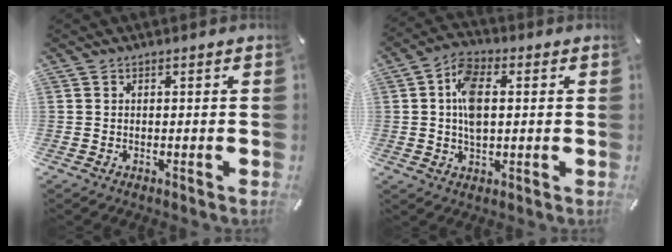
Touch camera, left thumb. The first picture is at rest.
{"total": 9.1, "force": [1.1, 5.6, 7.1], "torque": [-0.142, 0.003, 0.016]}